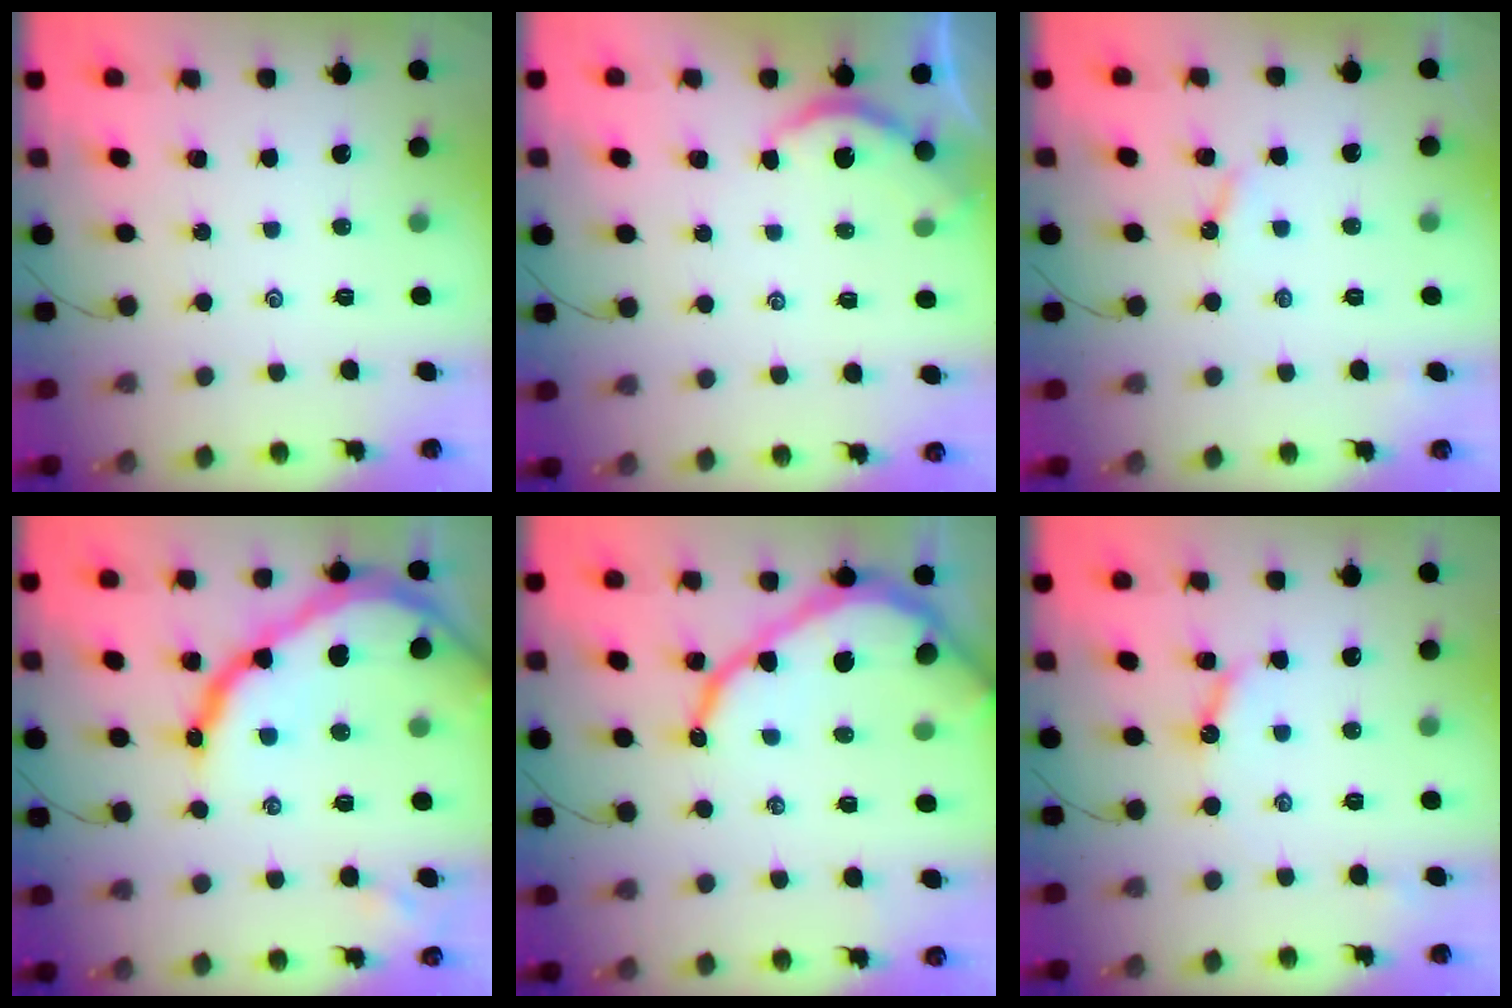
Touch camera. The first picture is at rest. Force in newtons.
{"total": 4.3, "press": 4.3, "slide": 0.3}
{"total": 3.2, "press": 3.2, "slide": 0.3}
{"total": 25.4, "press": 25.3, "slide": 2.5}
{"total": 13.2, "press": 13.2, "slide": 1.2}
{"total": 6.5, "press": 6.5, "slide": 0.5}